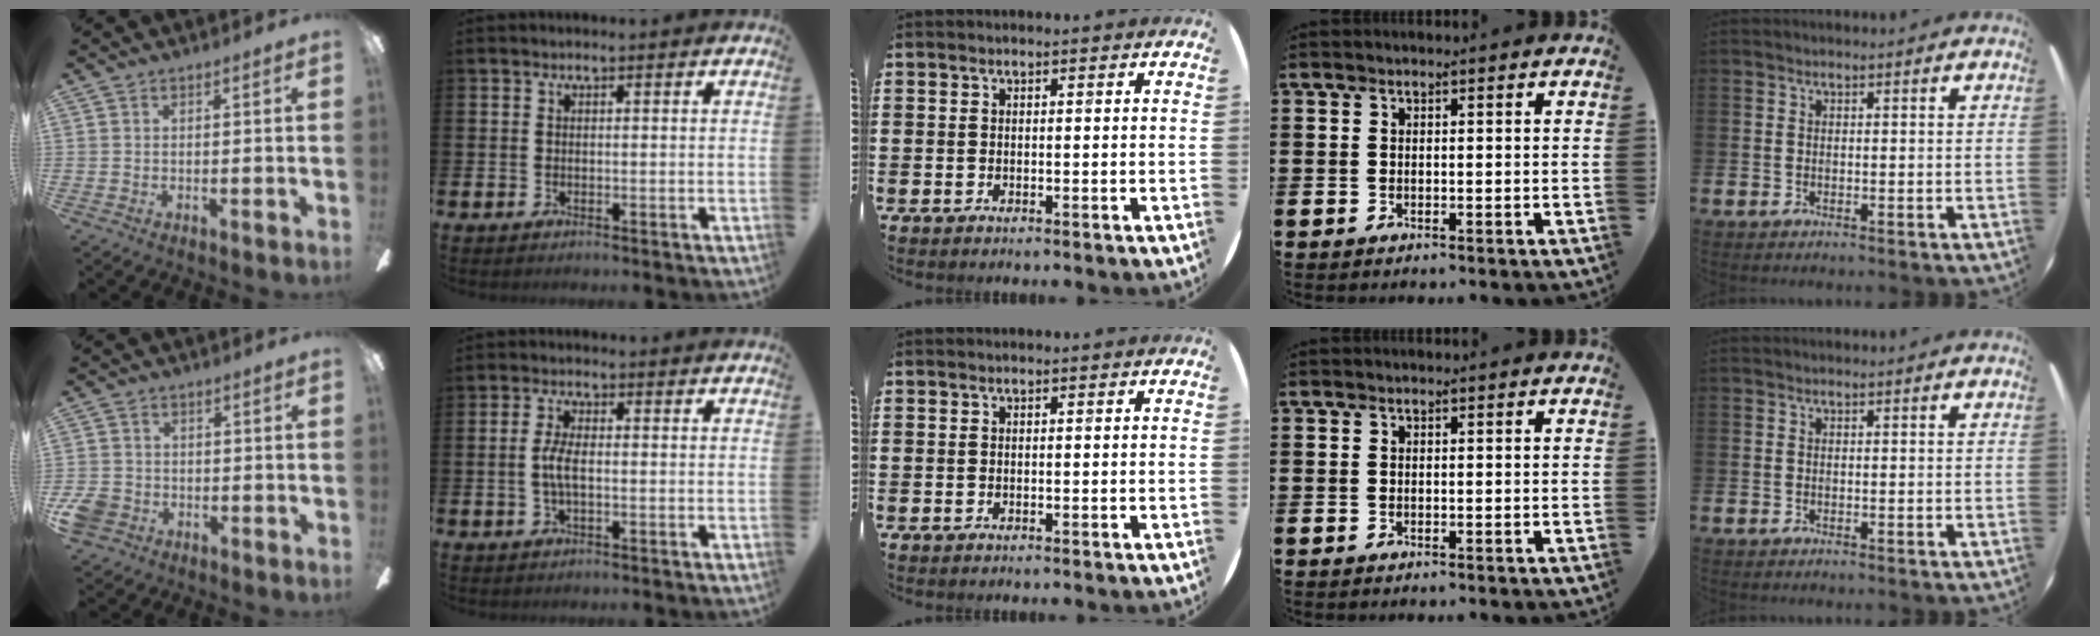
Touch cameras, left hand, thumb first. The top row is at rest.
{"thumb": {"total": 5.4, "force": [-2.3, 4.3, 2.2], "torque": [-0.060, 0.014, -0.046]}, "index": {"total": 3.4, "force": [-0.1, 1.3, 3.2], "torque": [-0.070, 0.003, -0.005]}}